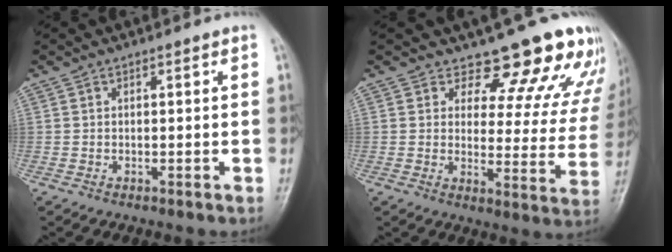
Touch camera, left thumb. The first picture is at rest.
{"total": 15.4, "force": [13.7, 5.7, 4.3], "torque": [0.004, -0.102, 0.146]}